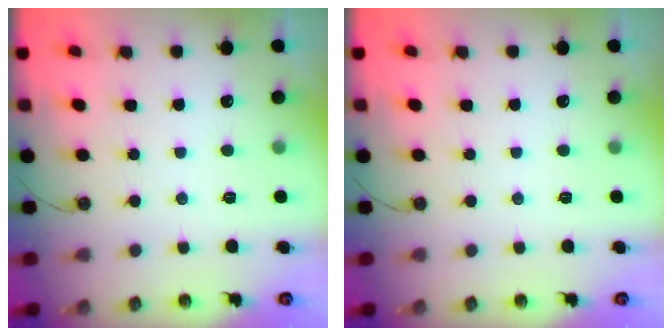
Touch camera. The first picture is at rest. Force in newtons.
{"total": 0.0}